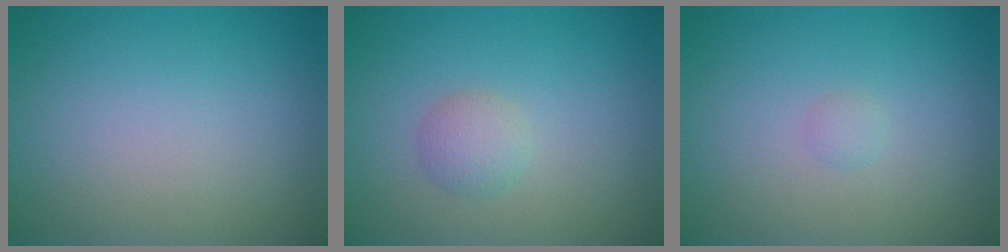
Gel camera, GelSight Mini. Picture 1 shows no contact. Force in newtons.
{"total": 1.7, "press": 1.7, "slide": 0.2}
{"total": 0.6, "press": 0.6, "slide": 0.0}